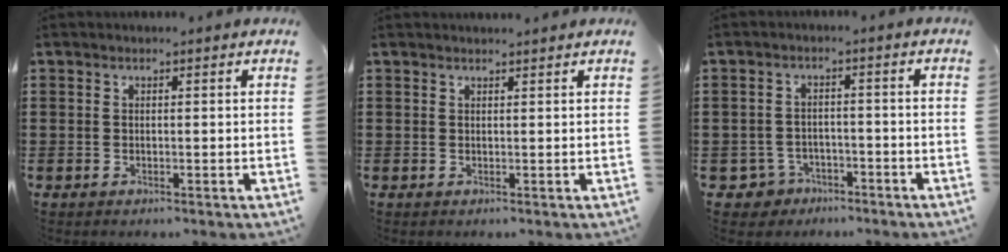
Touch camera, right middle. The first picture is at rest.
{"total": 1.0, "force": [1.0, -0.1, 0.1], "torque": [-0.002, -0.003, 0.020]}
{"total": 3.2, "force": [-2.6, 1.7, 0.4], "torque": [-0.031, -0.001, -0.062]}